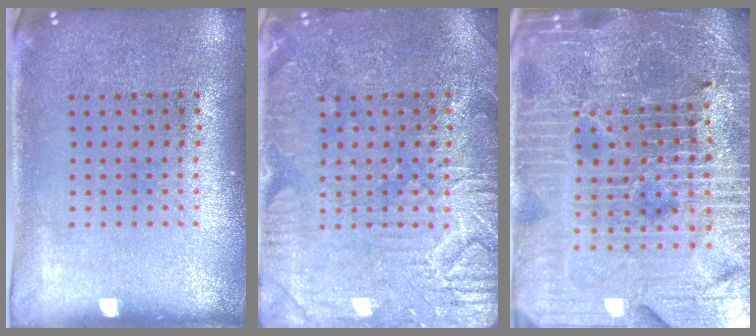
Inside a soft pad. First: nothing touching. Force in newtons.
{"total": 4.5, "press": 4.5, "slide": 0.6}
{"total": 5.9, "press": 5.4, "slide": 2.4}